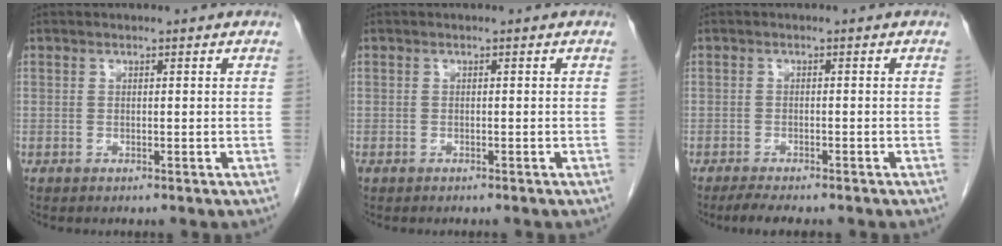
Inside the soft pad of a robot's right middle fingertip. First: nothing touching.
{"total": 0.8, "force": [-0.6, 0.3, 0.3], "torque": [-0.011, 0.000, -0.008]}
{"total": 4.2, "force": [-3.5, 0.8, 2.2], "torque": [-0.035, -0.010, -0.051]}